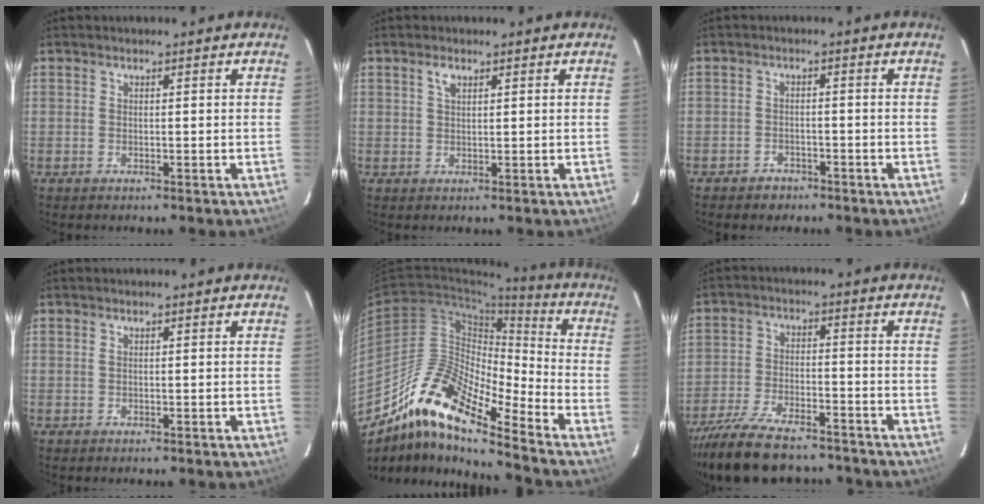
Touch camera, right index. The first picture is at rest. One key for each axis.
{"total": 1.6, "fx": 1.1, "fy": 0.5, "fz": 1.1, "tx": -0.023, "ty": 0.003, "tz": 0.020}
{"total": 3.1, "fx": -2.4, "fy": 2.0, "fz": 0.4, "tx": -0.019, "ty": 0.011, "tz": -0.036}
{"total": 0.0}
{"total": 15.9, "fx": -11.8, "fy": 2.8, "fz": 10.3, "tx": -0.172, "ty": 0.000, "tz": -0.238}
{"total": 18.0, "fx": -15.1, "fy": 5.5, "fz": 8.2, "tx": -0.182, "ty": -0.025, "tz": -0.247}